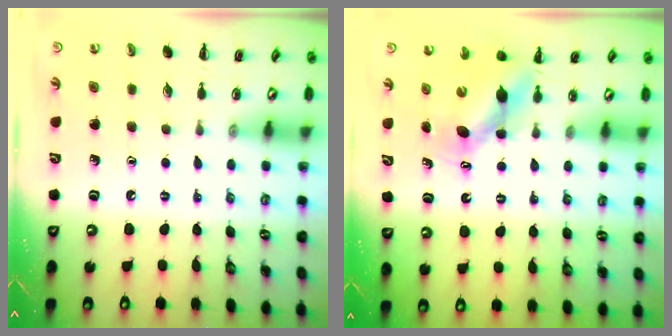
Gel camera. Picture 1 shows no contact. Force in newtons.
{"total": 6.2, "press": 6.2, "slide": 0.5}